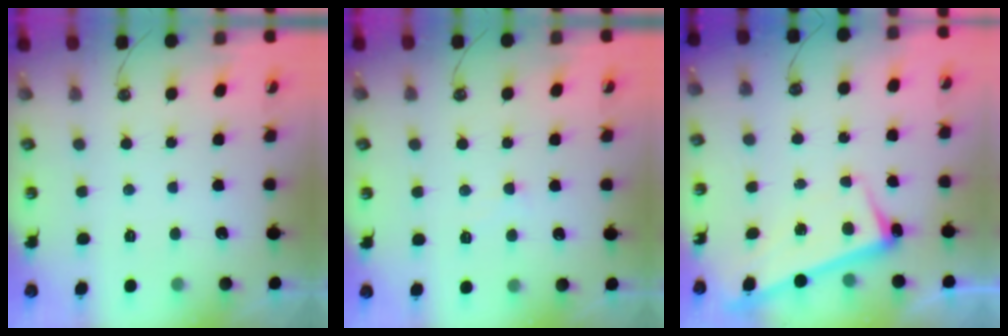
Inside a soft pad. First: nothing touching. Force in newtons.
{"total": 1.4, "press": 1.3, "slide": 0.4}
{"total": 2.5, "press": 2.4, "slide": 0.9}